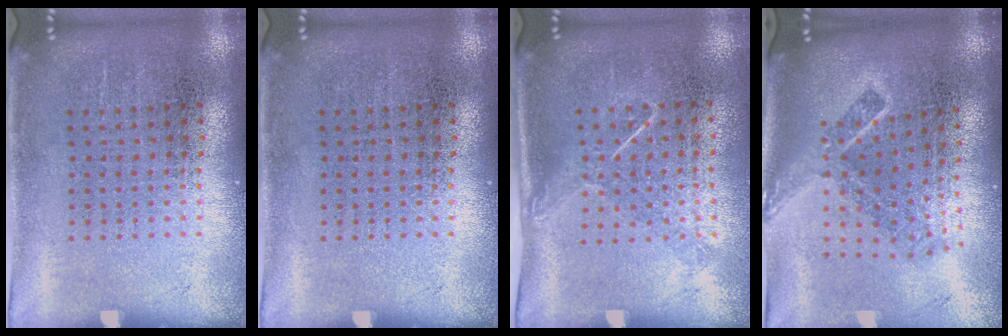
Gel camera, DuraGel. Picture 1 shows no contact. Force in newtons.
{"total": 0.0}
{"total": 1.3, "press": 1.0, "slide": 0.9}
{"total": 2.2, "press": 1.5, "slide": 1.6}